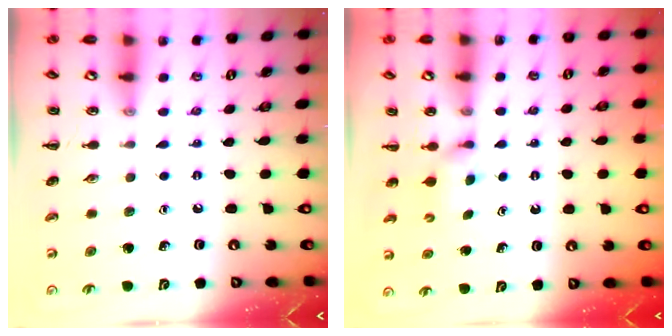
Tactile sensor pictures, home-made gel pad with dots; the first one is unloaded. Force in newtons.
{"total": 2.4, "press": 2.3, "slide": 0.9}